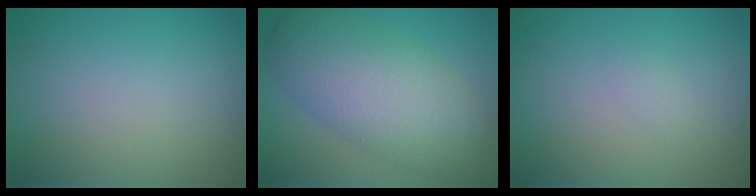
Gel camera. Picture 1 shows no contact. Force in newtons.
{"total": 8.7, "press": 8.6, "slide": 0.3}
{"total": 0.6, "press": 0.6, "slide": 0.1}